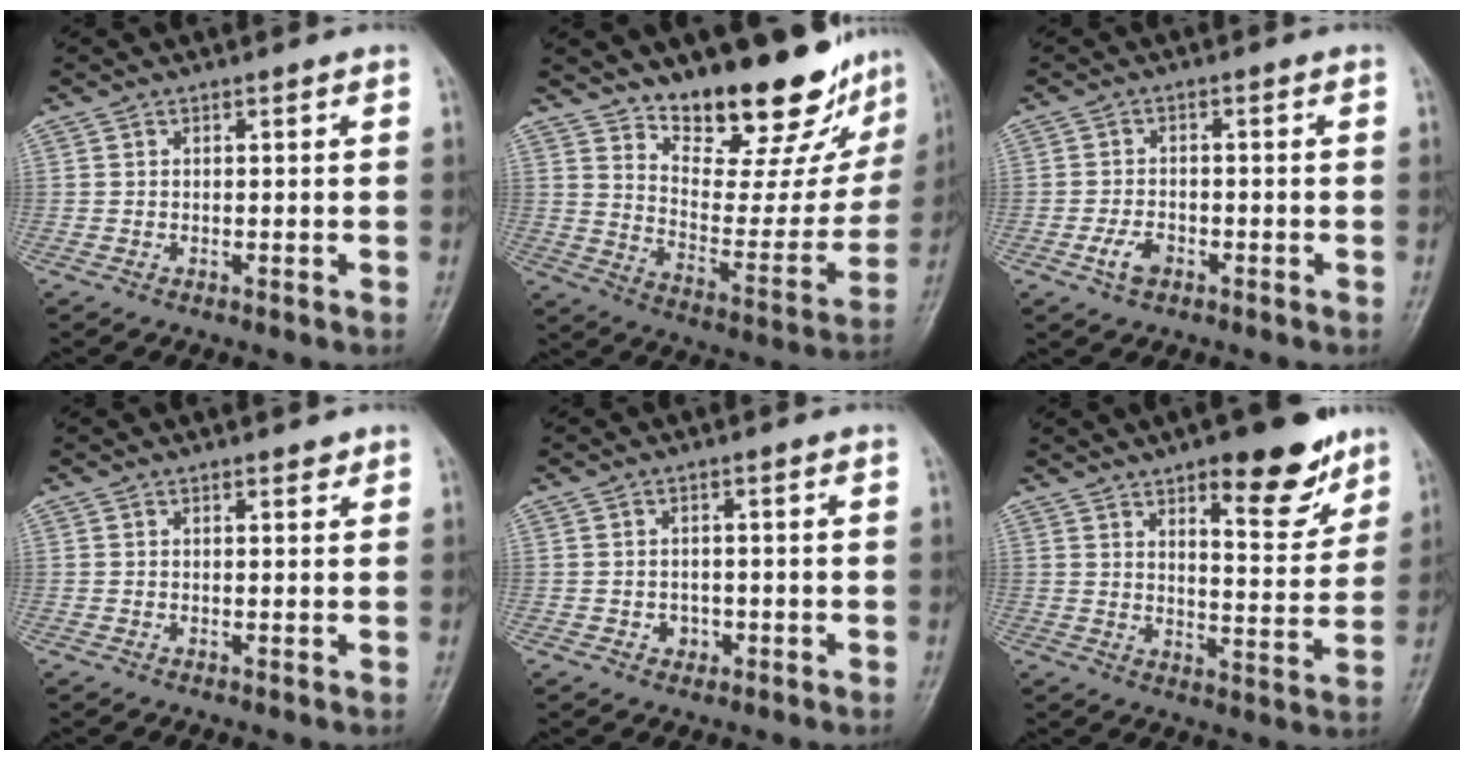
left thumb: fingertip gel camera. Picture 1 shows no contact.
{"total": 21.9, "force": [17.6, 7.4, 10.7], "torque": [-0.106, -0.124, 0.256]}
{"total": 3.8, "force": [-1.9, 2.3, 2.3], "torque": [-0.042, 0.011, -0.035]}
{"total": 1.2, "force": [0.9, 0.6, 0.6], "torque": [0.000, -0.005, 0.010]}
{"total": 2.3, "force": [-0.7, 2.0, 0.9], "torque": [0.001, 0.005, -0.007]}
{"total": 14.1, "force": [8.8, 5.0, 9.8], "torque": [-0.094, -0.052, 0.124]}